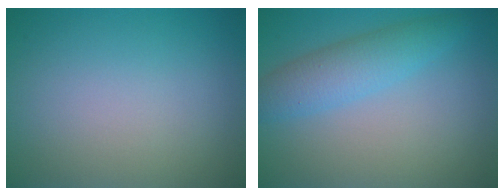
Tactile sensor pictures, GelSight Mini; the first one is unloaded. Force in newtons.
{"total": 3.7, "press": 3.7, "slide": 0.1}